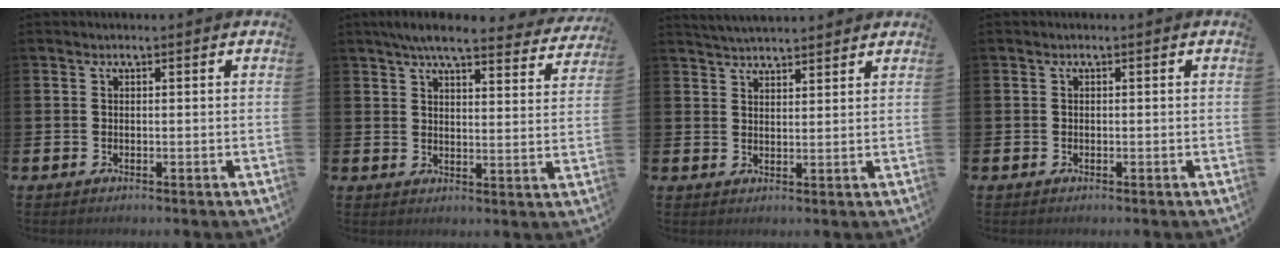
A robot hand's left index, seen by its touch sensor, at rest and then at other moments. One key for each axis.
{"total": 6.5, "fx": 5.9, "fy": 0.9, "fz": 2.4, "tx": -0.051, "ty": -0.031, "tz": 0.102}
{"total": 3.8, "fx": 3.7, "fy": 0.3, "fz": 0.3, "tx": -0.012, "ty": -0.016, "tz": 0.069}
{"total": 0.0}